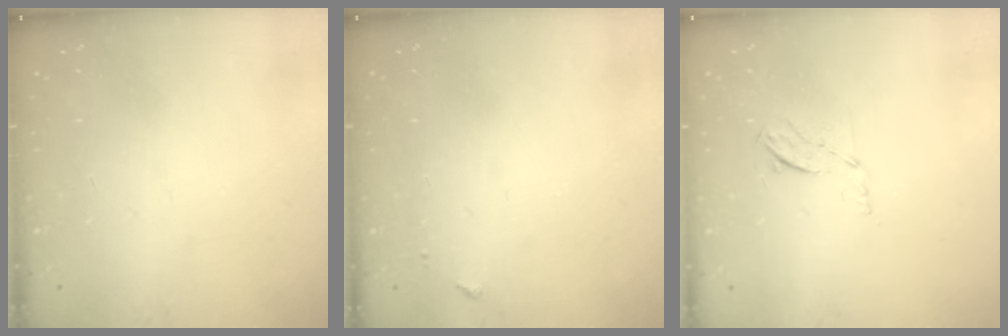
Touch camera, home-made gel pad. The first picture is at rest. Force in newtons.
{"total": 3.5, "press": 3.5, "slide": 0.4}
{"total": 5.7, "press": 5.6, "slide": 1.2}